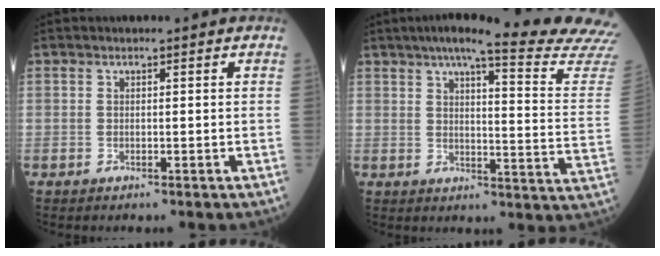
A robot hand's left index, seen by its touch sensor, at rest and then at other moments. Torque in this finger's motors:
{"motor_torque": [0.75, -1.38, -0.02, 0.09]}